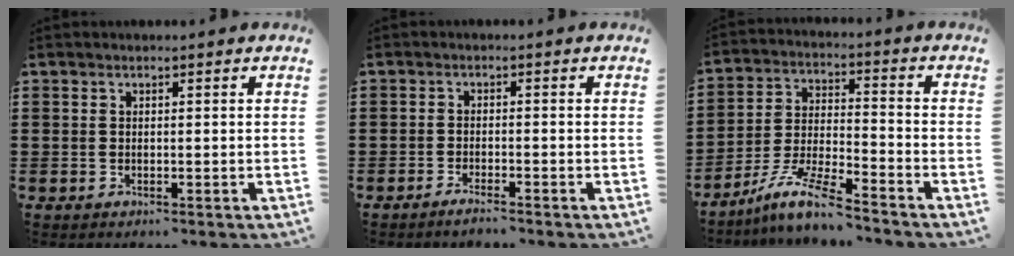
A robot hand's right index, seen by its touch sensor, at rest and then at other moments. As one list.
[{"total": 1.5, "force": [-1.4, -0.2, 0.5], "torque": [-0.011, -0.004, -0.026]}, {"total": 8.8, "force": [-7.4, 0.3, 4.8], "torque": [-0.106, -0.002, -0.147]}]